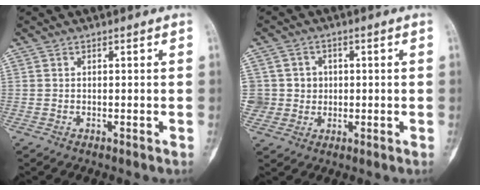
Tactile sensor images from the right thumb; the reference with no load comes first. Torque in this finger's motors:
{"motor_torque": [-0.22, -0.09, 0.12, -0.02, 0.02]}